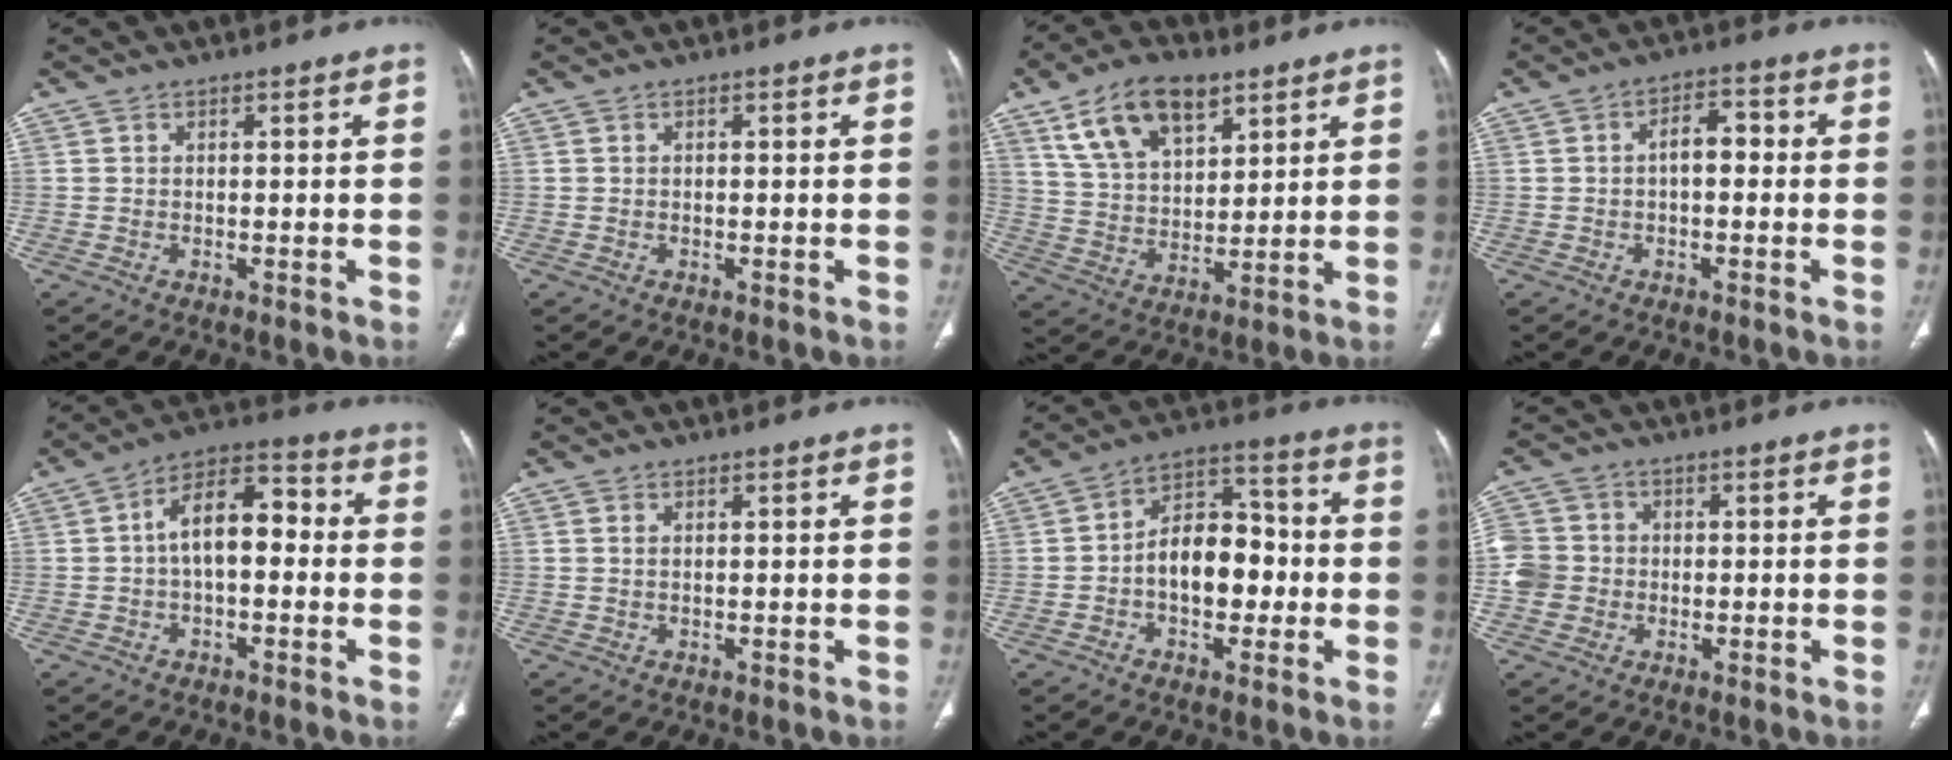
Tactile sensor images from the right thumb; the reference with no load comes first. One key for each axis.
{"total": 0.0}
{"total": 14.9, "fx": 8.4, "fy": 8.1, "fz": 9.3, "tx": -0.138, "ty": -0.025, "tz": 0.159}
{"total": 4.6, "fx": -0.2, "fy": 2.6, "fz": 3.8, "tx": -0.047, "ty": 0.020, "tz": -0.011}
{"total": 11.0, "fx": 0.0, "fy": 6.1, "fz": 9.1, "tx": -0.134, "ty": 0.041, "tz": -0.010}
{"total": 0.6, "fx": 0.3, "fy": 0.3, "fz": 0.5, "tx": -0.013, "ty": 0.003, "tz": 0.006}
{"total": 11.5, "fx": -1.7, "fy": 7.4, "fz": 8.6, "tx": -0.100, "ty": 0.038, "tz": -0.038}
{"total": 6.9, "fx": -0.8, "fy": 6.5, "fz": 2.1, "tx": -0.031, "ty": 0.015, "tz": -0.016}